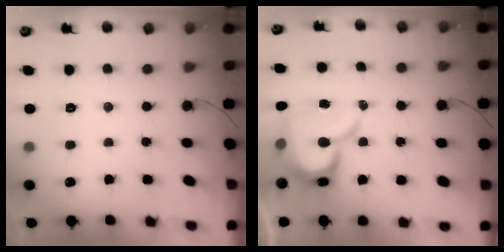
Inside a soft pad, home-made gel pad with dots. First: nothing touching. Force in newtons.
{"total": 15.3, "press": 15.2, "slide": 1.6}